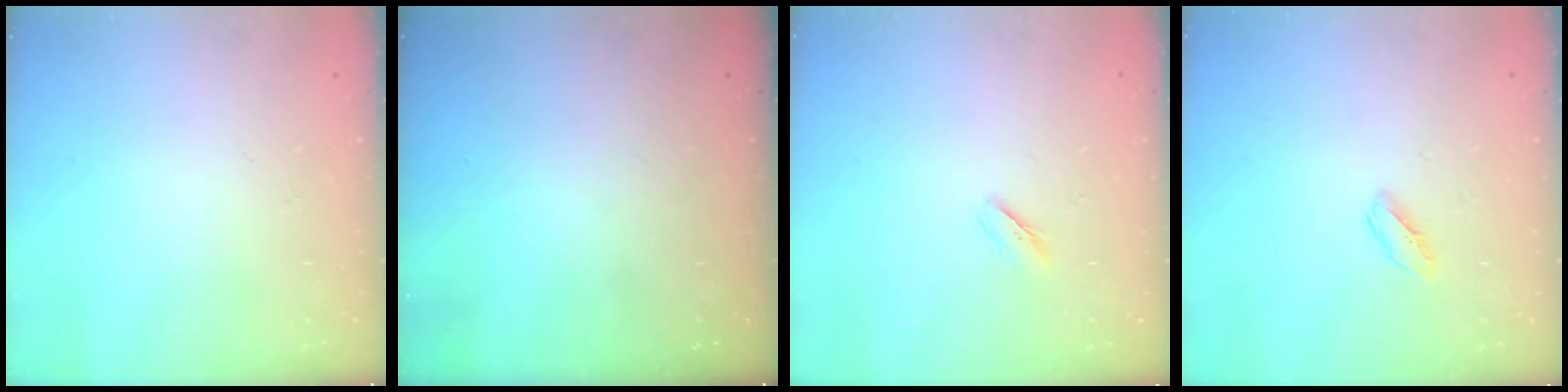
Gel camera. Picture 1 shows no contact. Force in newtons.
{"total": 0.0}
{"total": 2.4, "press": 2.2, "slide": 0.9}
{"total": 2.2, "press": 2.1, "slide": 0.6}